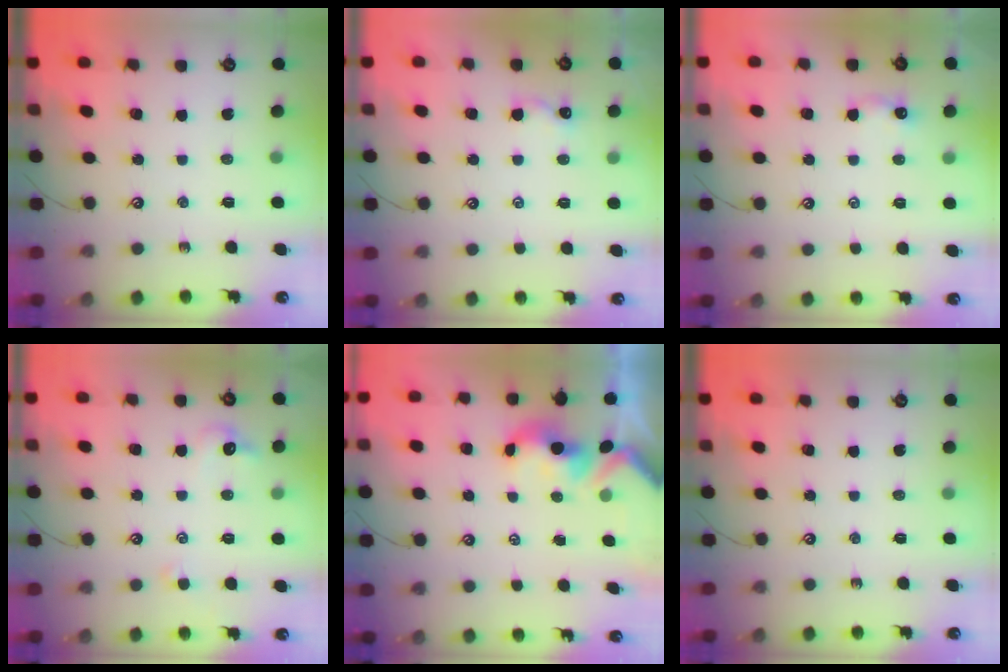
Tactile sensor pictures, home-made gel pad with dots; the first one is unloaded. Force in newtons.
{"total": 2.3, "press": 2.2, "slide": 0.3}
{"total": 2.3, "press": 2.2, "slide": 0.3}
{"total": 2.3, "press": 2.2, "slide": 0.7}
{"total": 1.5, "press": 1.3, "slide": 0.7}
{"total": 0.0}